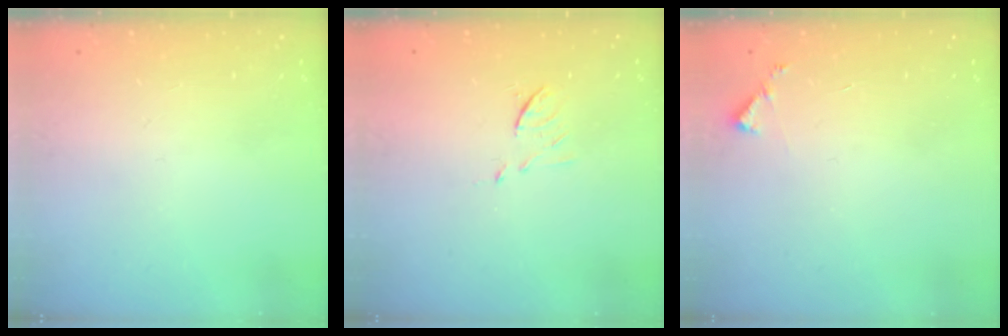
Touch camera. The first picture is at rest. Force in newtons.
{"total": 6.0, "press": 5.9, "slide": 0.6}
{"total": 3.6, "press": 3.6, "slide": 0.3}